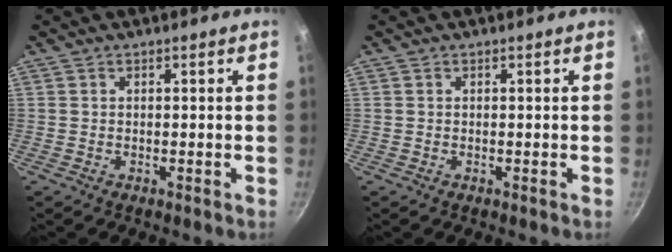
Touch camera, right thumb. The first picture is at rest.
{"total": 0.0}